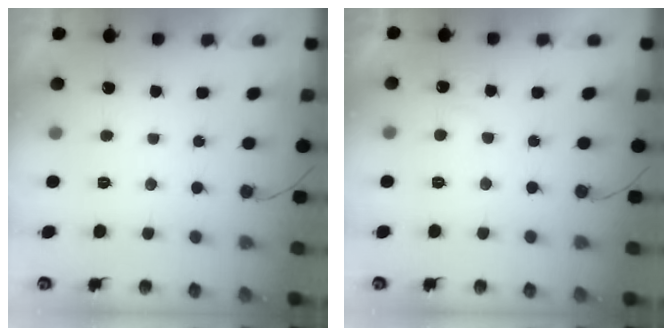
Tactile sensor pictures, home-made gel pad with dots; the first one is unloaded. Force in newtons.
{"total": 5.3, "press": 5.3, "slide": 0.3}